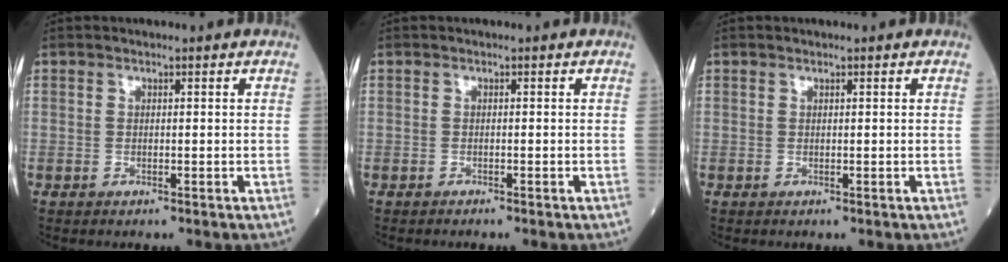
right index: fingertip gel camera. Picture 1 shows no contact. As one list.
[{"total": 0.8, "force": [-0.8, -0.1, 0.3], "torque": [-0.003, 0.001, -0.012]}, {"total": 0.0}]